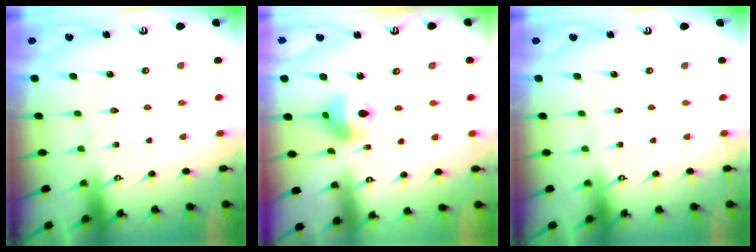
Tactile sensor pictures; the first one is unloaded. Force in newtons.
{"total": 9.3, "press": 9.2, "slide": 1.1}
{"total": 0.0}